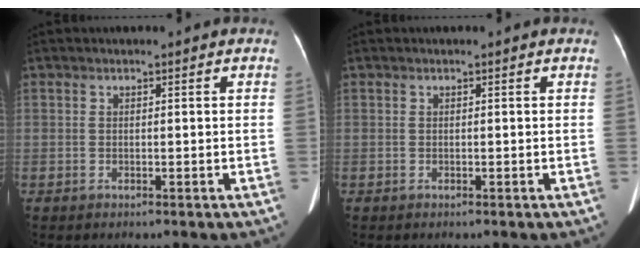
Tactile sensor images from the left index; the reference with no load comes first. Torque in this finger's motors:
{"motor_torque": [0.04, 0.05, 0.00, 0.00]}